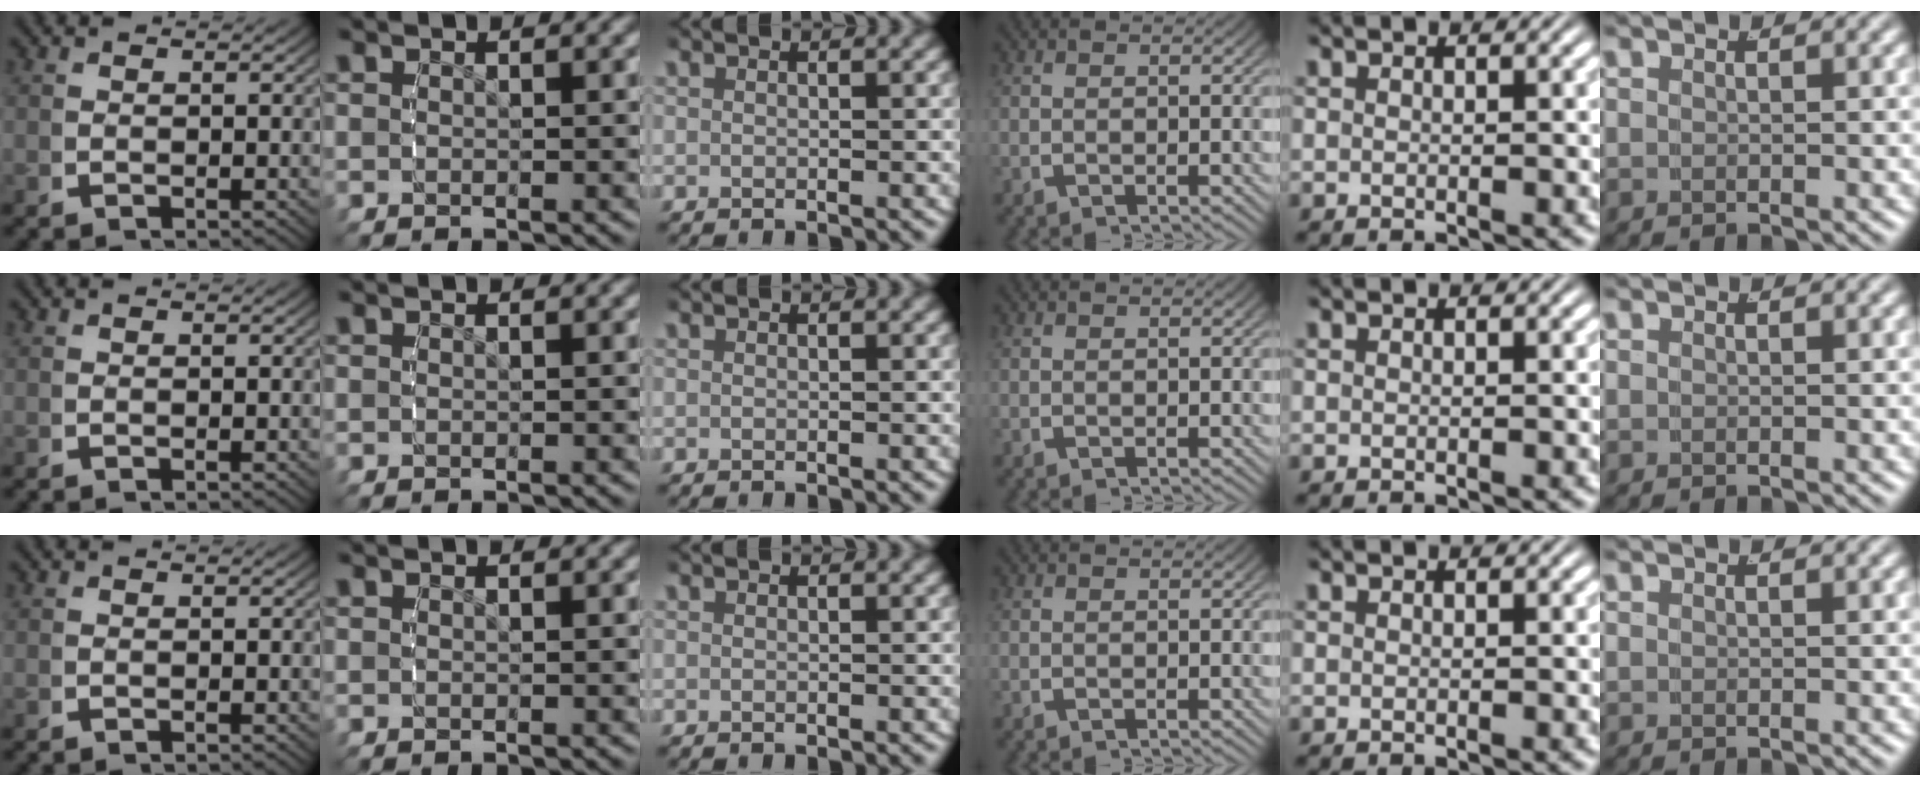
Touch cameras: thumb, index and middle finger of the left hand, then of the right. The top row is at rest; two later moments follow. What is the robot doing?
{"motion": "reach", "object": "scarf"}